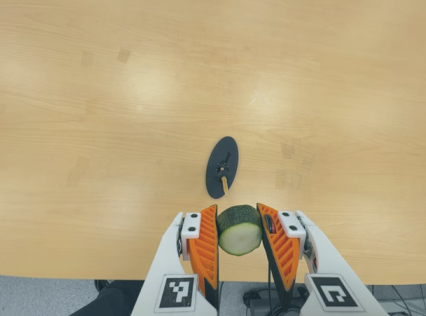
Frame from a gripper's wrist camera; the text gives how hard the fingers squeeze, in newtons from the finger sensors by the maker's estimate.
{"total": 10.6, "left": 9.7, "right": 11.4}